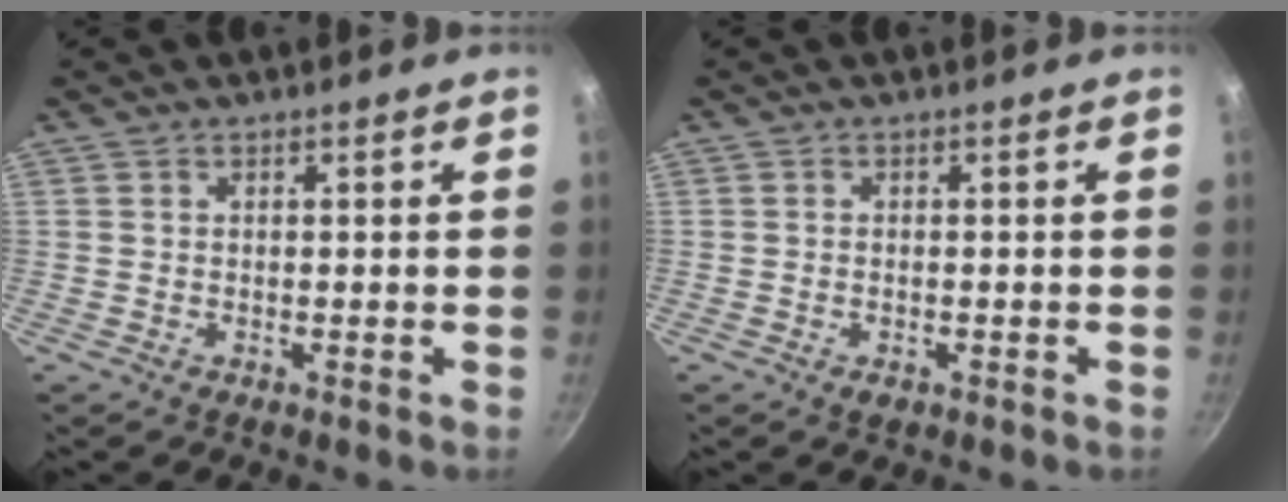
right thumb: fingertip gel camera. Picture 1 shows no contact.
{"total": 0.9, "force": [-0.4, 0.5, 0.6], "torque": [-0.012, 0.005, -0.003]}